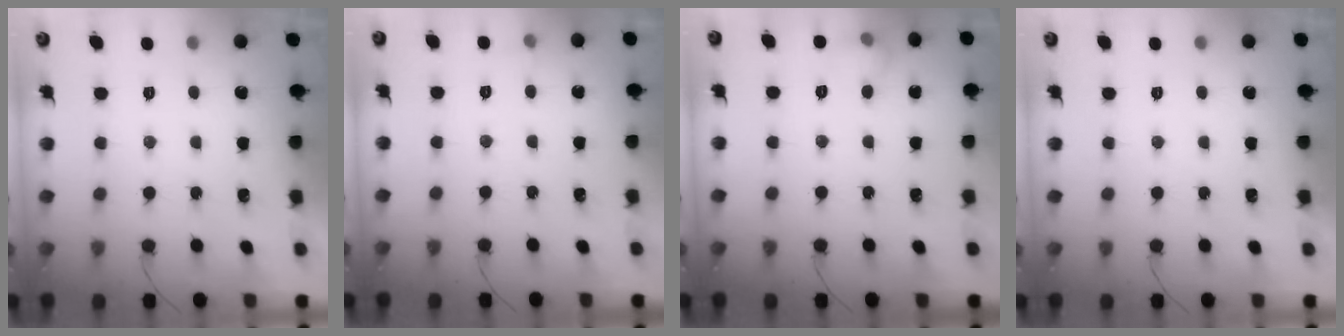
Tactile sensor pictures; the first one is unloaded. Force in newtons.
{"total": 2.6, "press": 2.4, "slide": 1.0}
{"total": 6.7, "press": 5.8, "slide": 3.4}
{"total": 0.0}